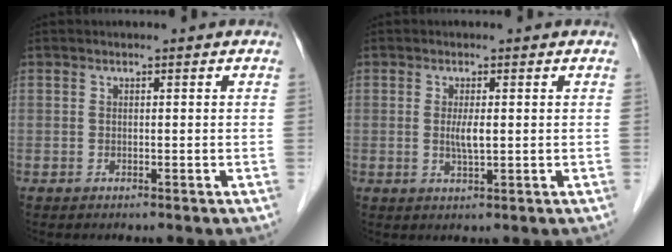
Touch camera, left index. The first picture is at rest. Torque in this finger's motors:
{"motor_torque": [0.69, -0.03, 0.28, 0.03]}